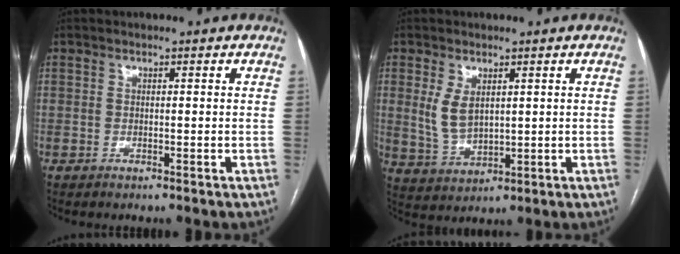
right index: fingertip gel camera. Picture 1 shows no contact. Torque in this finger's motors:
{"motor_torque": [0.23, 0.07, 0.15, 0.10]}